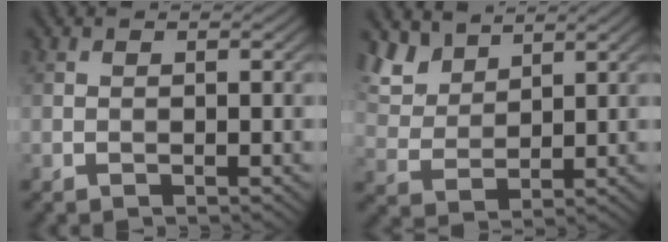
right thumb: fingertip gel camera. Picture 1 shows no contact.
{"total": 6.0, "force": [4.7, 2.8, 2.6], "torque": [-0.074, 0.004, 0.097]}